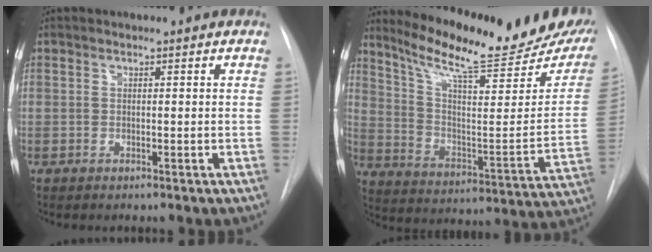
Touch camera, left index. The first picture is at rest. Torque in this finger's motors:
{"motor_torque": [1.03, -1.11, 0.24, 0.10]}